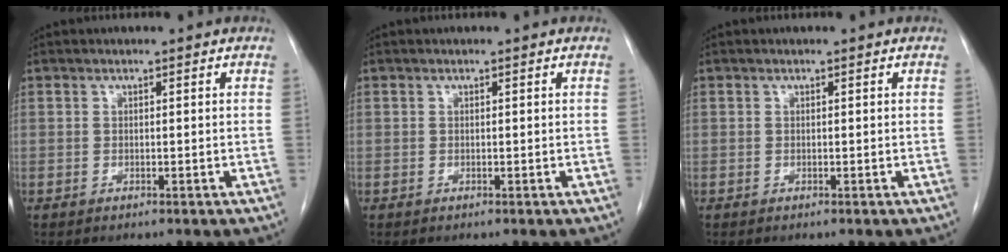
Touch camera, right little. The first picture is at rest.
{"total": 0.0}
{"total": 0.0}